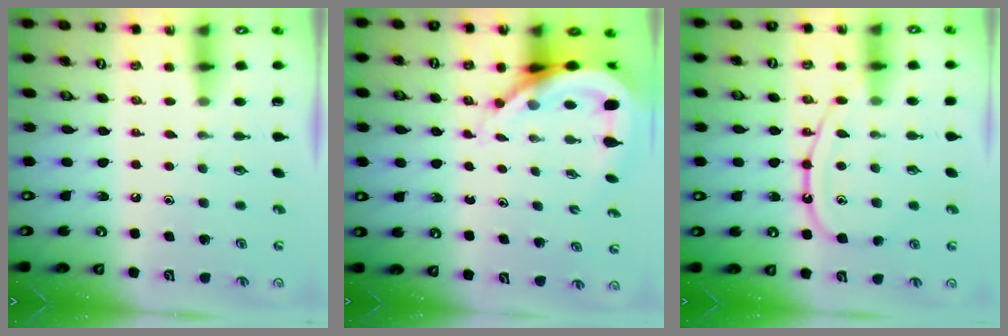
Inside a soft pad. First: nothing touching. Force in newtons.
{"total": 9.2, "press": 9.2, "slide": 1.2}
{"total": 11.1, "press": 11.1, "slide": 1.2}